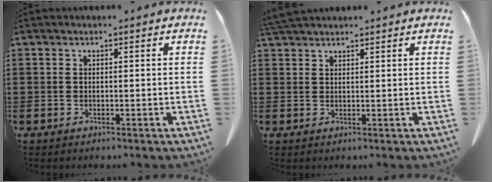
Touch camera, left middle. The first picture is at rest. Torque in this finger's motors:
{"motor_torque": [0.40, 0.19, 0.11, 0.04]}